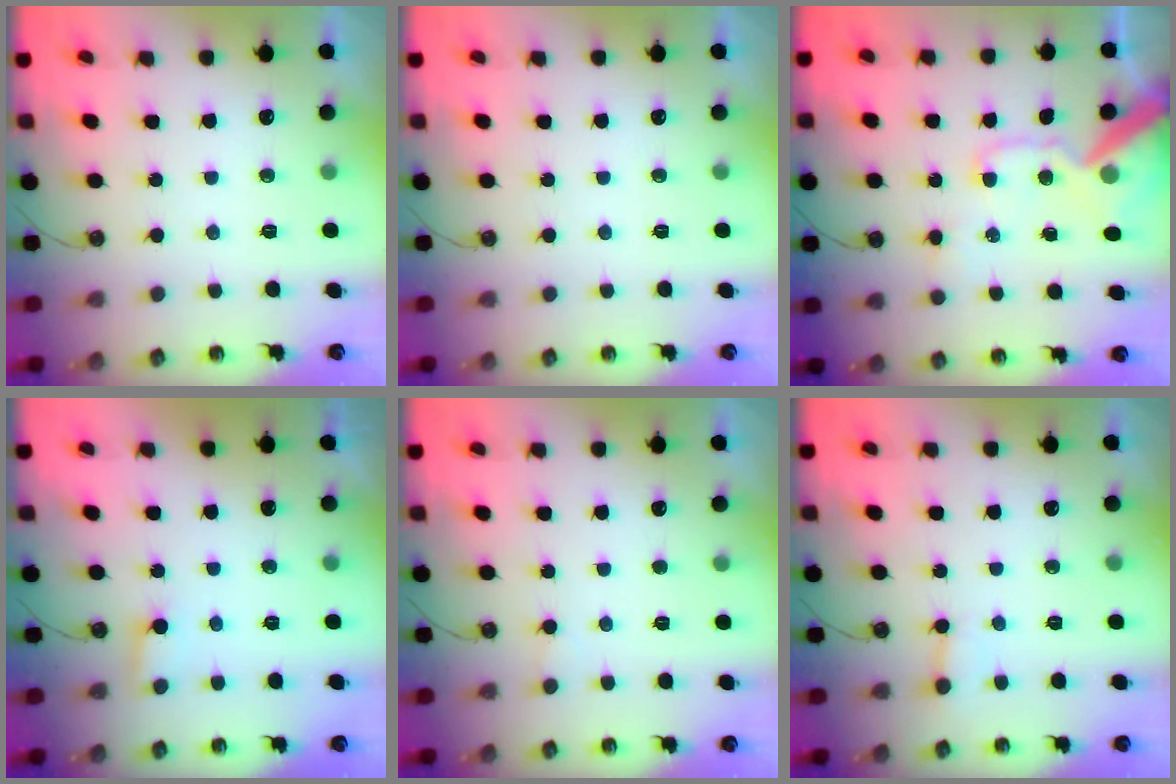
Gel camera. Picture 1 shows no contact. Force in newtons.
{"total": 0.0}
{"total": 17.0, "press": 16.9, "slide": 2.4}
{"total": 3.9, "press": 3.9, "slide": 0.3}
{"total": 4.9, "press": 4.9, "slide": 0.3}
{"total": 2.0, "press": 2.0, "slide": 0.0}